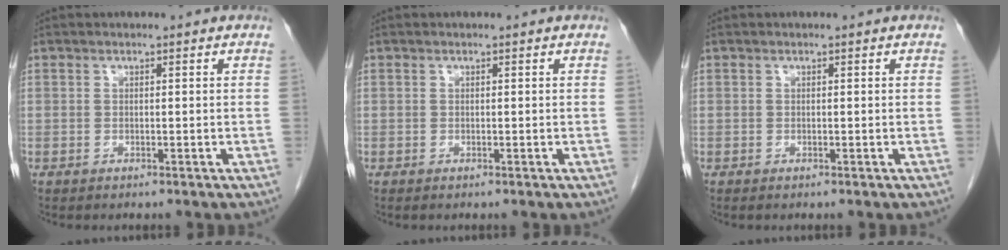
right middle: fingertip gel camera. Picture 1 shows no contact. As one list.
[{"total": 0.0}, {"total": 0.0}]